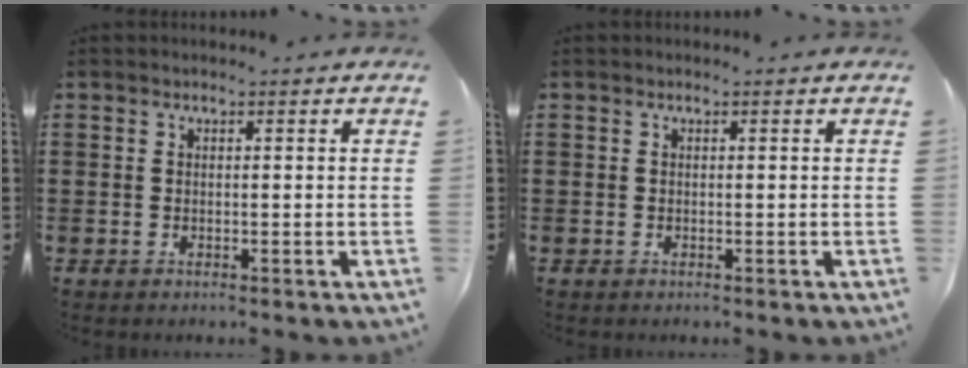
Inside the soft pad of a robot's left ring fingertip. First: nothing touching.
{"total": 0.0}